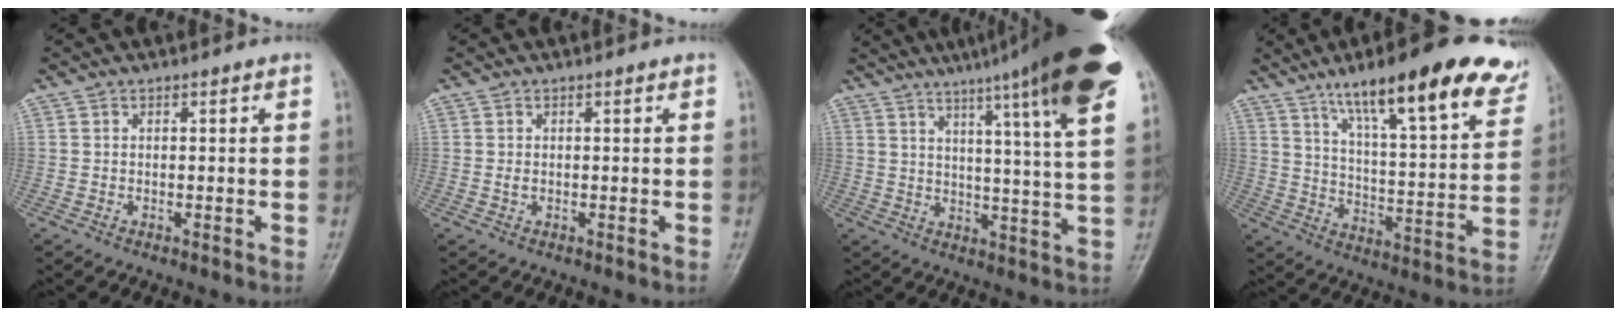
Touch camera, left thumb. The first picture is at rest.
{"total": 0.8, "force": [0.2, 0.5, 0.6], "torque": [-0.008, 0.000, 0.004]}
{"total": 22.3, "force": [14.4, 1.4, 17.0], "torque": [-0.233, -0.050, 0.187]}
{"total": 23.7, "force": [15.4, 5.1, 17.3], "torque": [-0.226, -0.047, 0.232]}